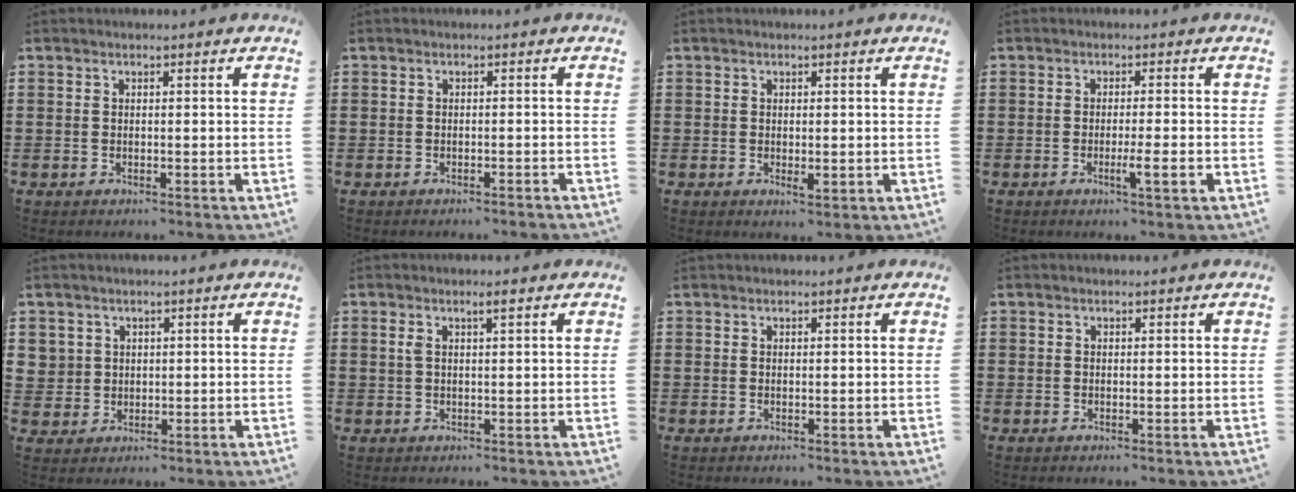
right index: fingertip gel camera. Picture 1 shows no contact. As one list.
[{"total": 0.7, "force": [-0.6, -0.1, 0.3], "torque": [-0.006, -0.002, -0.012]}, {"total": 1.3, "force": [-0.1, 0.7, 1.1], "torque": [-0.021, 0.000, 0.000]}, {"total": 3.5, "force": [-1.3, 0.0, 3.2], "torque": [-0.051, -0.009, -0.024]}, {"total": 2.7, "force": [1.2, 2.5, 0.1], "torque": [-0.014, 0.011, 0.021]}, {"total": 1.8, "force": [0.8, 0.3, 1.6], "torque": [-0.032, 0.002, 0.013]}, {"total": 0.0}, {"total": 0.0}]